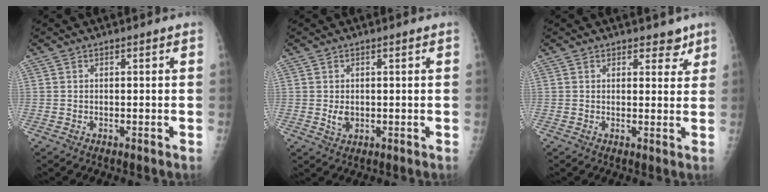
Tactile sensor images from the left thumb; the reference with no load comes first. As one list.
[{"total": 2.5, "force": [0.0, 1.8, 1.6], "torque": [-0.021, -0.004, 0.007]}, {"total": 3.3, "force": [2.4, 1.8, 1.4], "torque": [0.009, -0.013, 0.031]}]